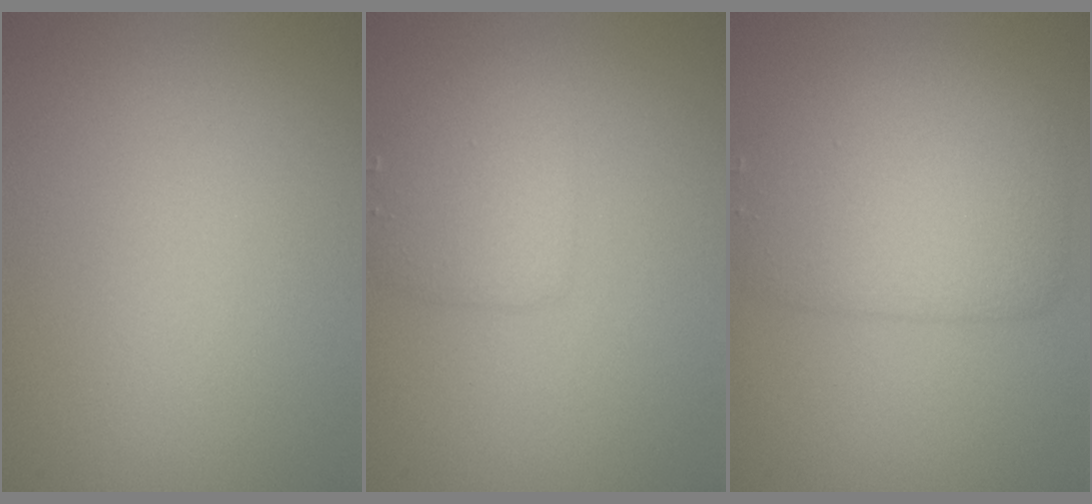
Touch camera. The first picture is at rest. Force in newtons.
{"total": 2.6, "press": 2.6, "slide": 0.0}
{"total": 4.7, "press": 4.7, "slide": 0.2}